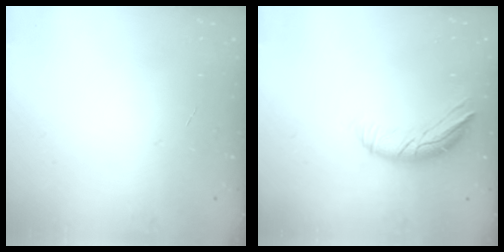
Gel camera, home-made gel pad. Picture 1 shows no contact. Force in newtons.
{"total": 9.8, "press": 9.7, "slide": 1.3}